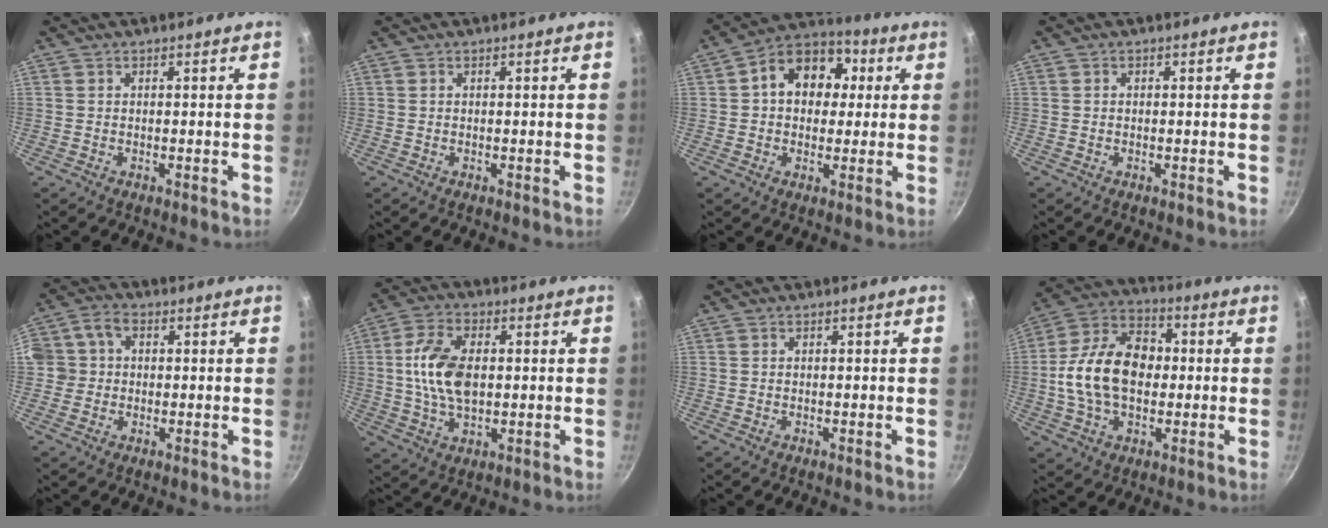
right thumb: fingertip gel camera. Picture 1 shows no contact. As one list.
[{"total": 0.0}, {"total": 13.1, "force": [2.3, 10.0, 8.1], "torque": [-0.083, 0.024, 0.018]}, {"total": 0.0}, {"total": 5.5, "force": [0.1, 4.9, 2.6], "torque": [-0.028, 0.009, -0.012]}, {"total": 11.5, "force": [0.8, 6.8, 9.3], "torque": [-0.165, 0.011, 0.012]}, {"total": 0.0}, {"total": 17.0, "force": [-0.2, 11.5, 12.6], "torque": [-0.192, 0.031, -0.018]}]